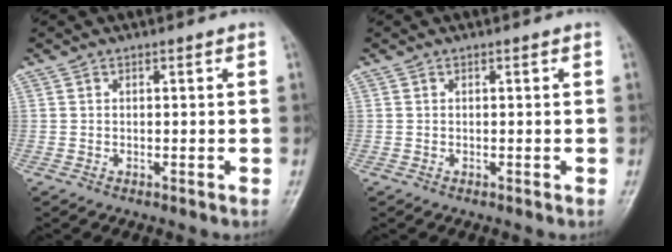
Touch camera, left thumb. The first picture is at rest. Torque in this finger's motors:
{"motor_torque": [0.00, 0.00, -0.01, -0.01, 0.00]}